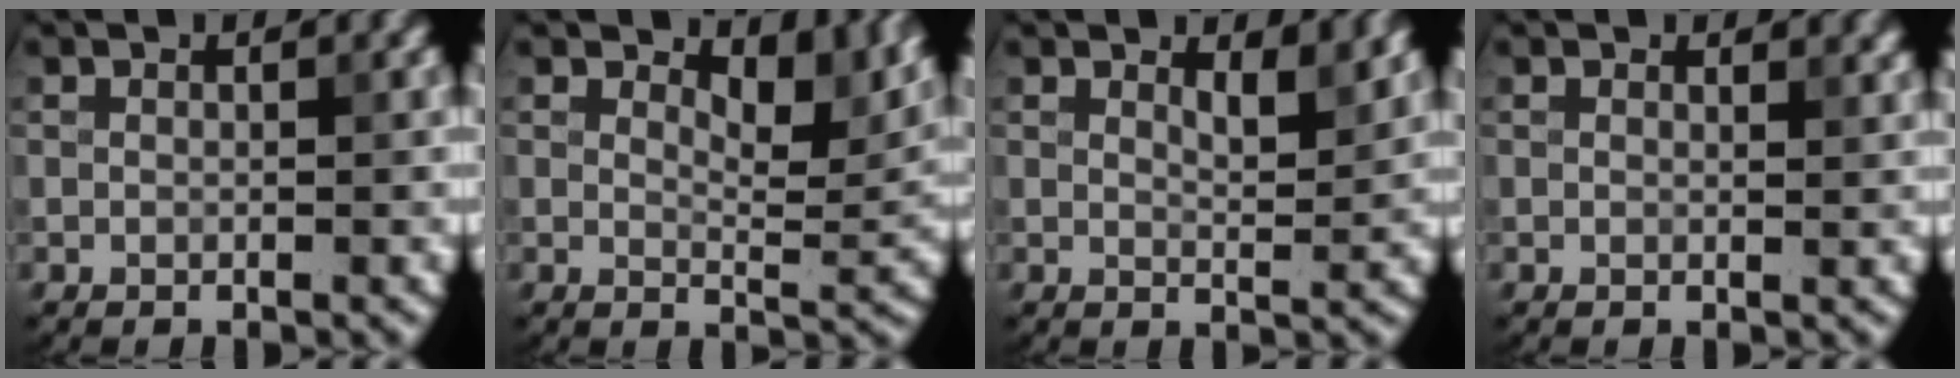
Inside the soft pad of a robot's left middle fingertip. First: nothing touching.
{"total": 5.9, "force": [3.9, 2.4, 3.7], "torque": [-0.048, -0.005, 0.050]}
{"total": 2.5, "force": [1.7, 0.7, 1.6], "torque": [-0.023, -0.007, 0.028]}
{"total": 1.1, "force": [0.9, 0.4, 0.4], "torque": [-0.004, -0.001, 0.014]}